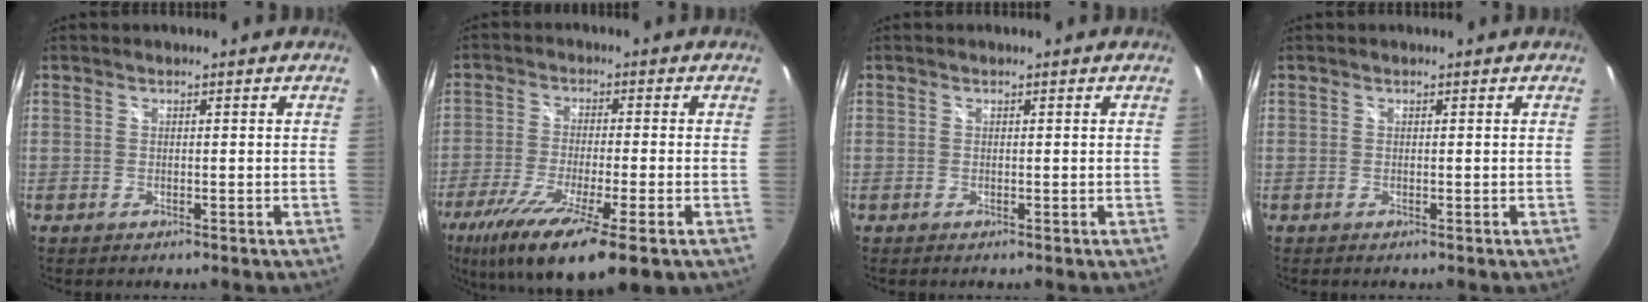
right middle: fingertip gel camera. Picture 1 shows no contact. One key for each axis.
{"total": 15.8, "fx": -9.1, "fy": 2.8, "fz": 12.7, "tx": -0.245, "ty": -0.060, "tz": -0.158}
{"total": 0.0}
{"total": 0.0}